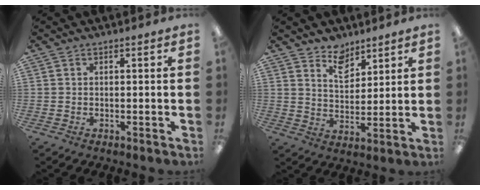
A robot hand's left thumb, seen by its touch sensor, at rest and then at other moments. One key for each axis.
{"total": 7.4, "fx": 5.8, "fy": 4.1, "fz": 2.0, "tx": -0.021, "ty": -0.033, "tz": 0.104}